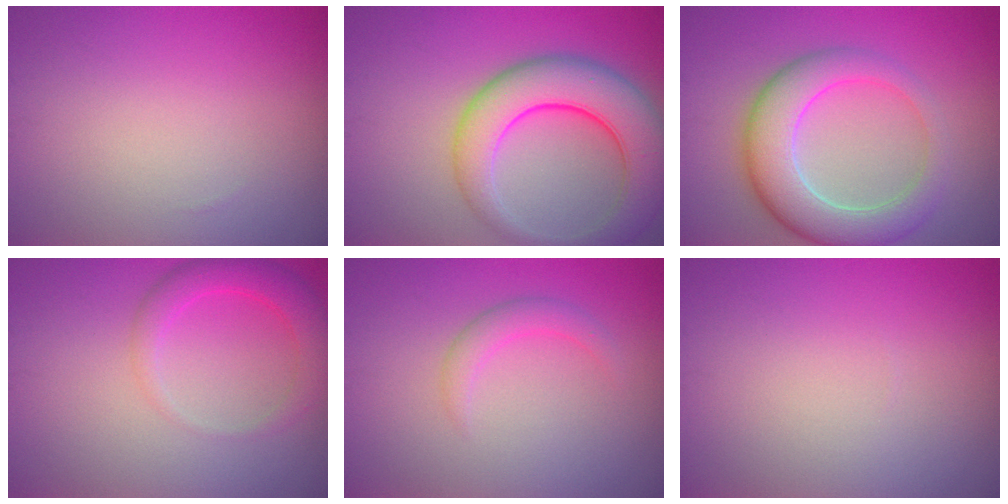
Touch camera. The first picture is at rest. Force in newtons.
{"total": 8.1, "press": 8.0, "slide": 0.5}
{"total": 7.0, "press": 6.9, "slide": 0.7}
{"total": 3.3, "press": 3.3, "slide": 0.2}
{"total": 1.8, "press": 1.8, "slide": 0.1}
{"total": 0.0}